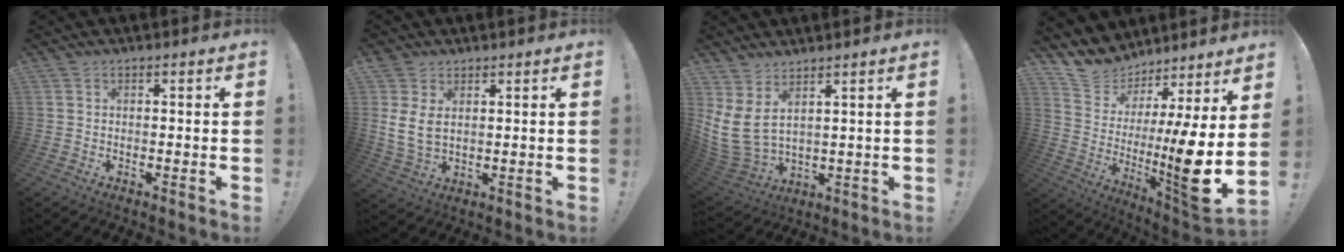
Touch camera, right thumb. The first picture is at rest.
{"total": 7.0, "force": [2.3, 4.1, 5.2], "torque": [-0.099, -0.010, 0.049]}
{"total": 9.3, "force": [3.5, 4.9, 7.2], "torque": [-0.158, -0.030, 0.069]}
{"total": 10.3, "force": [1.6, 1.5, 10.1], "torque": [-0.173, -0.061, 0.030]}